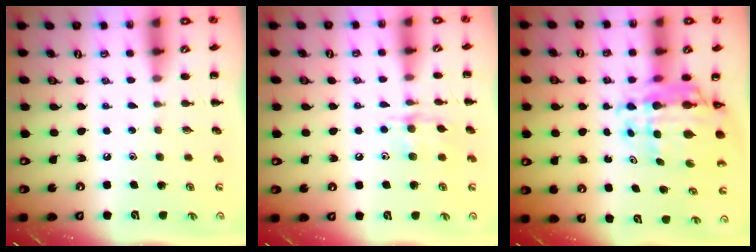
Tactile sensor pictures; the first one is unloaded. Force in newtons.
{"total": 9.0, "press": 9.0, "slide": 0.6}
{"total": 10.8, "press": 10.3, "slide": 3.5}